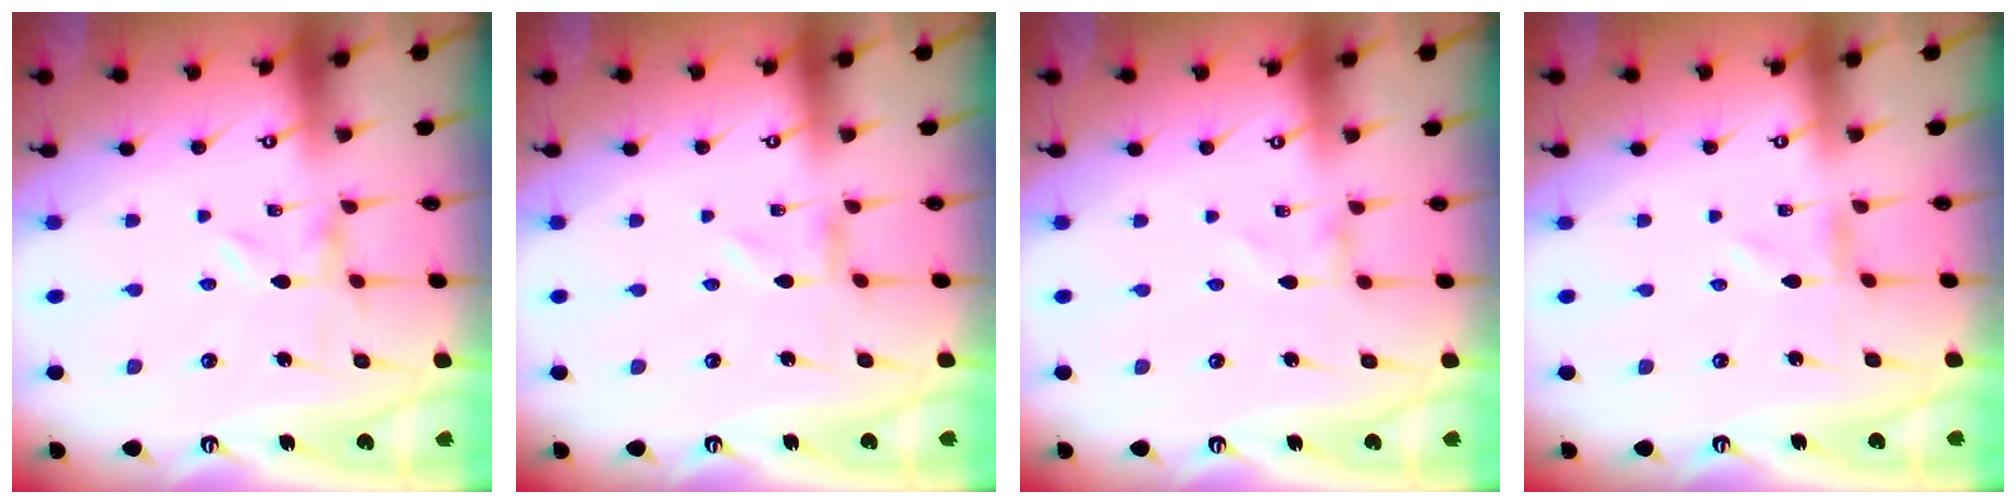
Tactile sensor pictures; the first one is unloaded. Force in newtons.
{"total": 0.0}
{"total": 0.7, "press": 0.6, "slide": 0.1}
{"total": 0.6, "press": 0.6, "slide": 0.1}